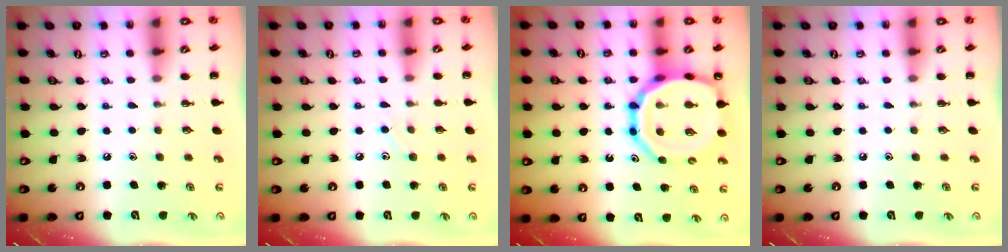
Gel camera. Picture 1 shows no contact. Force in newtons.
{"total": 4.0, "press": 3.7, "slide": 1.4}
{"total": 20.5, "press": 20.2, "slide": 3.3}
{"total": 0.0}